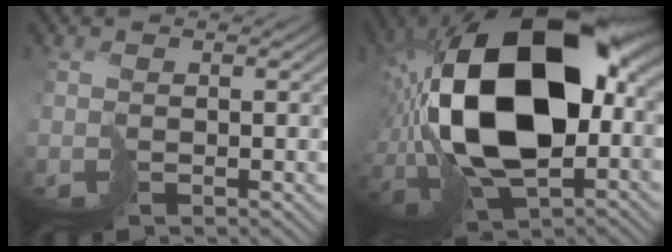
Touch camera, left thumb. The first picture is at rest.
{"total": 20.9, "force": [2.6, 12.6, 16.5], "torque": [-0.361, -0.017, 0.048]}